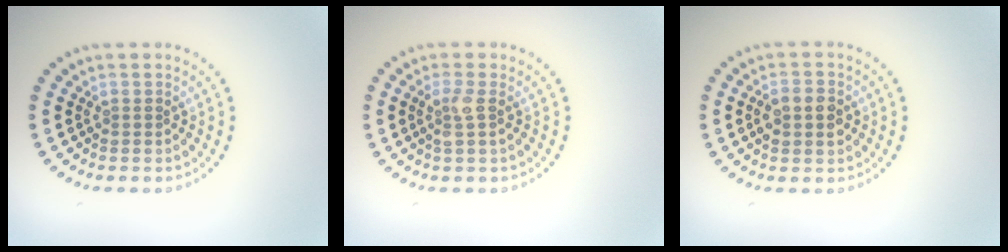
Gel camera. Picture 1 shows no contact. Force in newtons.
{"total": 1.8, "press": 1.5, "slide": 1.0}
{"total": 2.9, "press": 2.9, "slide": 0.0}